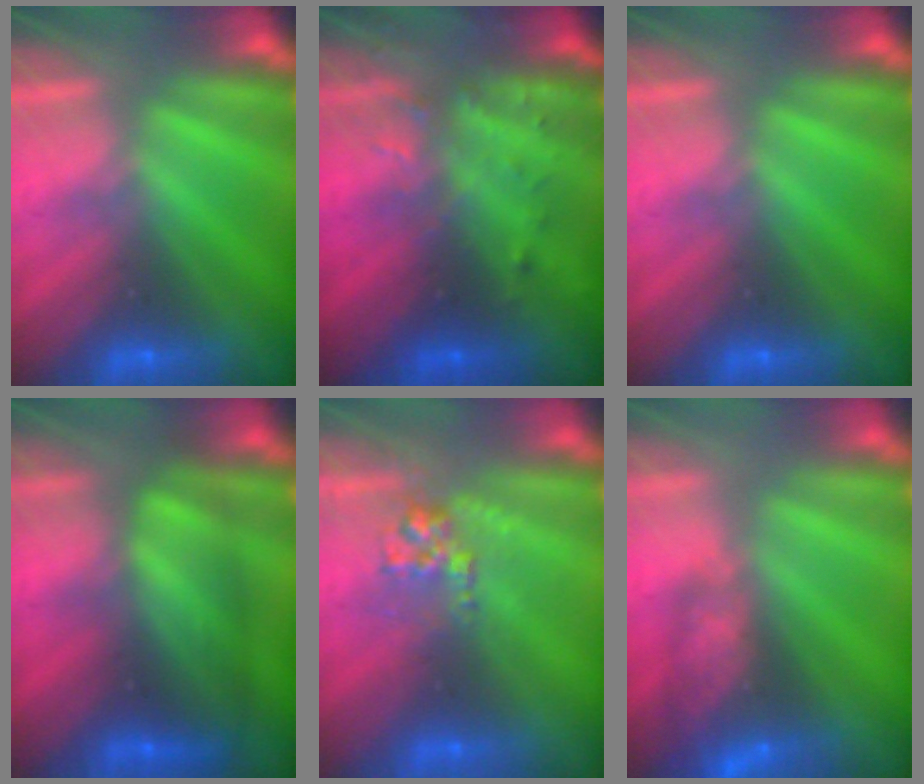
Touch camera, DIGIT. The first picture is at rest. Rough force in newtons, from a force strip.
{"total": 3.3}
{"total": 0.0}
{"total": 8.3}
{"total": 2.8}
{"total": 9.8}